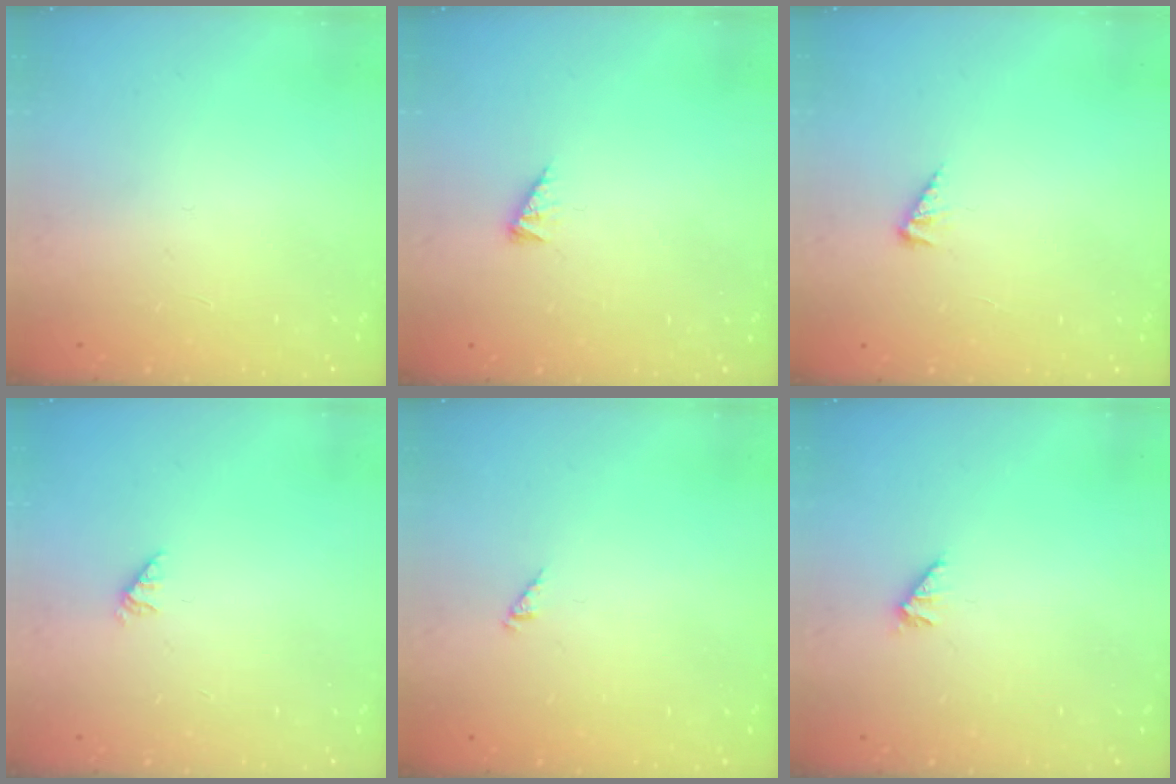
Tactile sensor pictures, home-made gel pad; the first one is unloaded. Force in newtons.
{"total": 2.8, "press": 2.8, "slide": 0.3}
{"total": 2.7, "press": 2.7, "slide": 0.5}
{"total": 1.1, "press": 1.1, "slide": 0.1}
{"total": 0.0}
{"total": 1.6, "press": 1.6, "slide": 0.4}